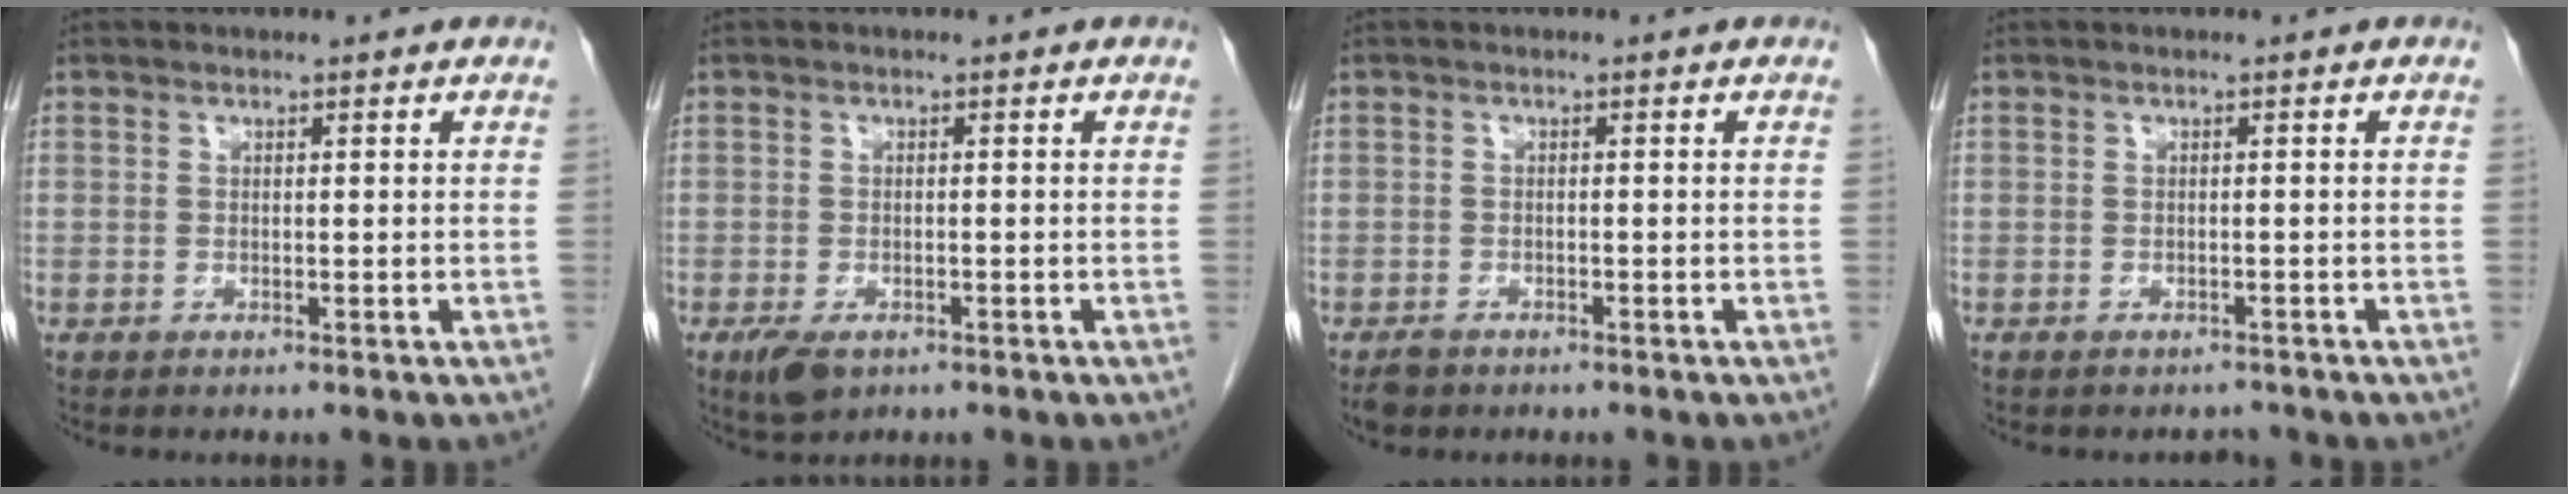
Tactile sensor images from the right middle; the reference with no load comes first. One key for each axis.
{"total": 3.7, "fx": -2.1, "fy": 1.8, "fz": 2.5, "tx": -0.052, "ty": -0.007, "tz": -0.028}
{"total": 2.1, "fx": -1.6, "fy": 1.1, "fz": 0.8, "tx": -0.022, "ty": -0.002, "tz": -0.022}
{"total": 2.4, "fx": -2.2, "fy": 0.9, "fz": 0.2, "tx": 0.001, "ty": -0.002, "tz": -0.030}